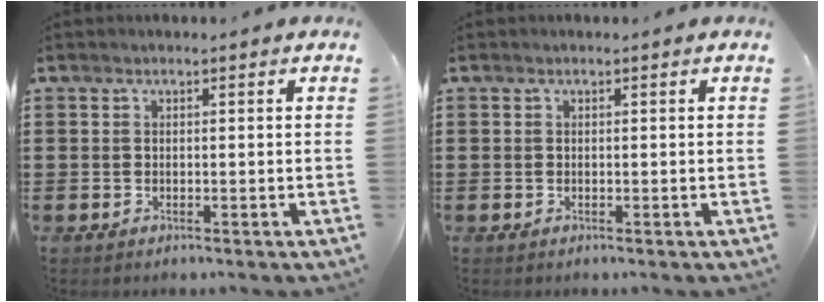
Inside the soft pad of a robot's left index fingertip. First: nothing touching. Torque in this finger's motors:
{"motor_torque": [0.00, 0.00, 0.00, 0.01]}